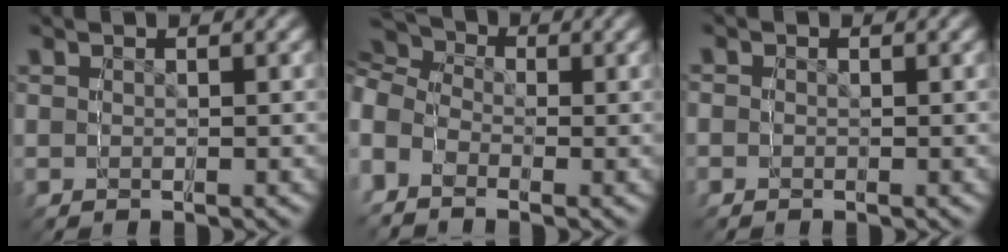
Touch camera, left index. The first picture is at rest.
{"total": 8.9, "force": [0.5, 6.1, 6.5], "torque": [-0.092, 0.017, -0.001]}
{"total": 0.7, "force": [-0.5, 0.4, -0.3], "torque": [0.006, -0.009, -0.006]}